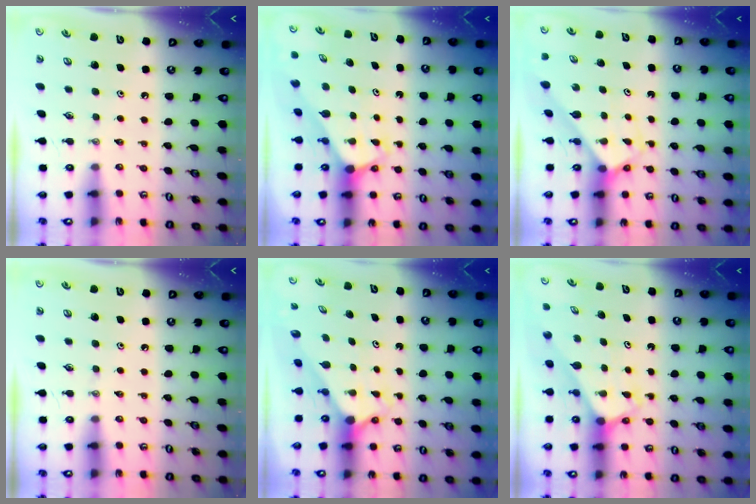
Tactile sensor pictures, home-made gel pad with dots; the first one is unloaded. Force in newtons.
{"total": 3.3, "press": 3.3, "slide": 0.1}
{"total": 2.8, "press": 2.8, "slide": 0.1}
{"total": 0.0}
{"total": 2.3, "press": 2.3, "slide": 0.2}
{"total": 2.7, "press": 2.7, "slide": 0.2}